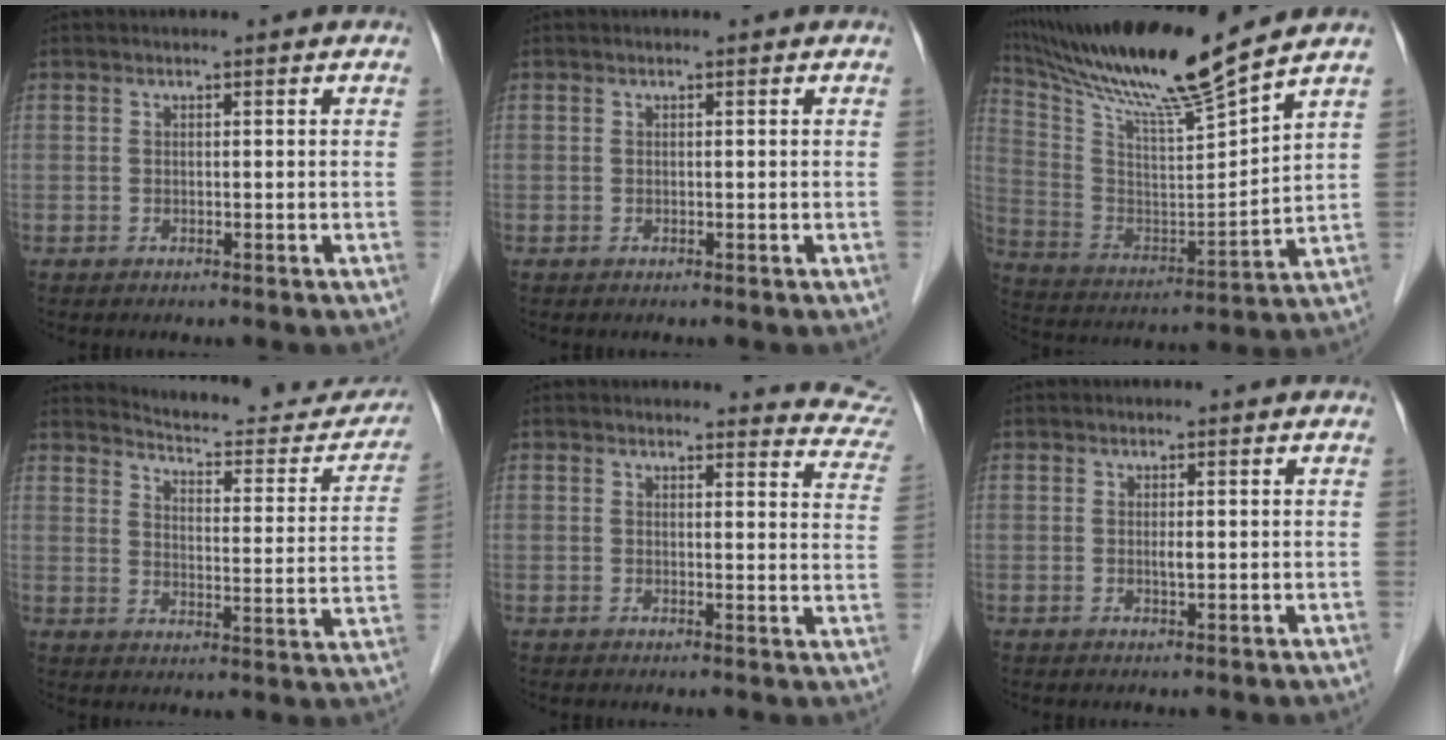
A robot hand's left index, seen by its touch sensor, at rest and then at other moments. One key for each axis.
{"total": 0.0}
{"total": 17.4, "fx": 14.6, "fy": -1.7, "fz": 9.2, "tx": -0.176, "ty": -0.019, "tz": 0.261}
{"total": 19.2, "fx": 18.3, "fy": 3.9, "fz": 4.3, "tx": -0.040, "ty": -0.055, "tz": 0.214}
{"total": 11.5, "fx": 11.4, "fy": 1.5, "fz": 0.6, "tx": 0.036, "ty": -0.061, "tz": 0.083}
{"total": 0.9, "fx": 0.2, "fy": 0.1, "fz": 0.8, "tx": -0.020, "ty": 0.000, "tz": 0.002}